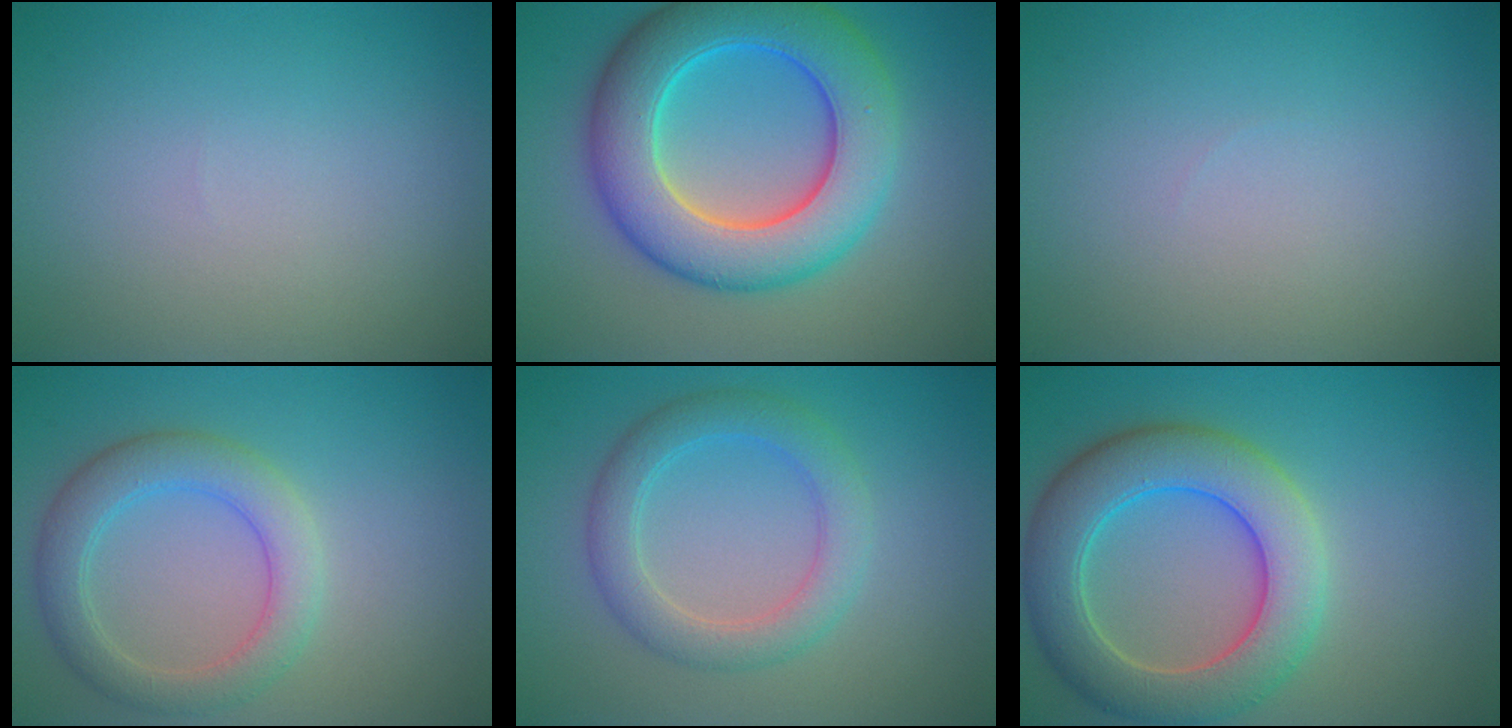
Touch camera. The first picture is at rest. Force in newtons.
{"total": 10.0, "press": 10.0, "slide": 0.0}
{"total": 0.5, "press": 0.5, "slide": 0.0}
{"total": 4.4, "press": 4.4, "slide": 0.1}
{"total": 3.9, "press": 3.9, "slide": 0.0}
{"total": 7.9, "press": 7.9, "slide": 0.3}